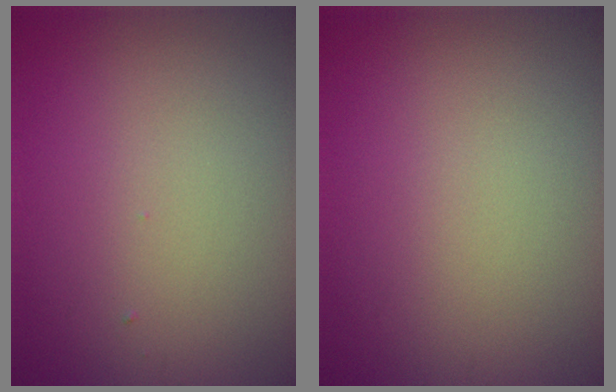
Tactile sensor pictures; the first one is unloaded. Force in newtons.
{"total": 0.0}